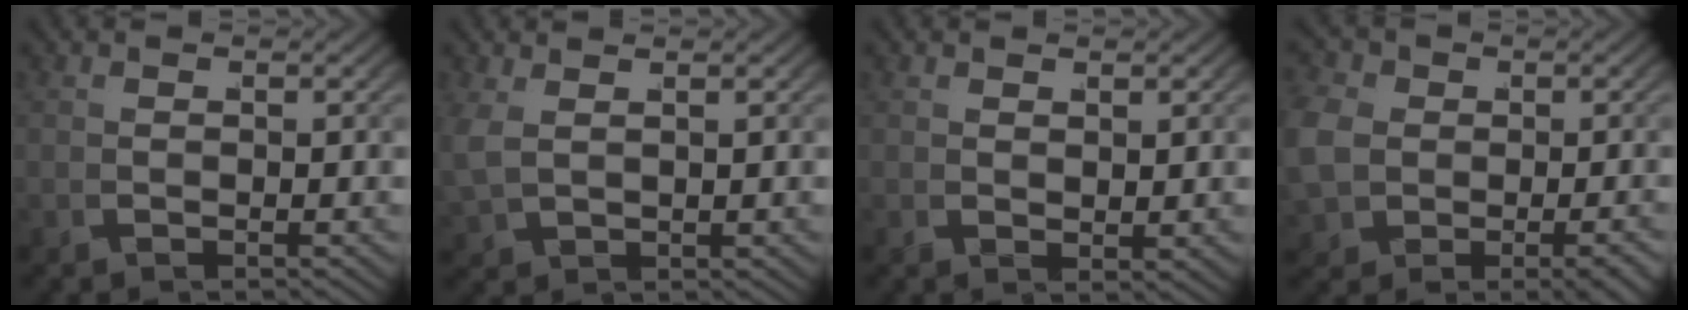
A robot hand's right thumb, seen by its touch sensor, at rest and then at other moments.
{"total": 2.4, "force": [1.4, 1.4, 1.3], "torque": [-0.036, 0.001, 0.033]}
{"total": 1.5, "force": [1.3, 0.4, 0.5], "torque": [-0.004, 0.002, 0.029]}
{"total": 5.7, "force": [-0.3, 4.7, 3.2], "torque": [-0.082, -0.019, 0.002]}